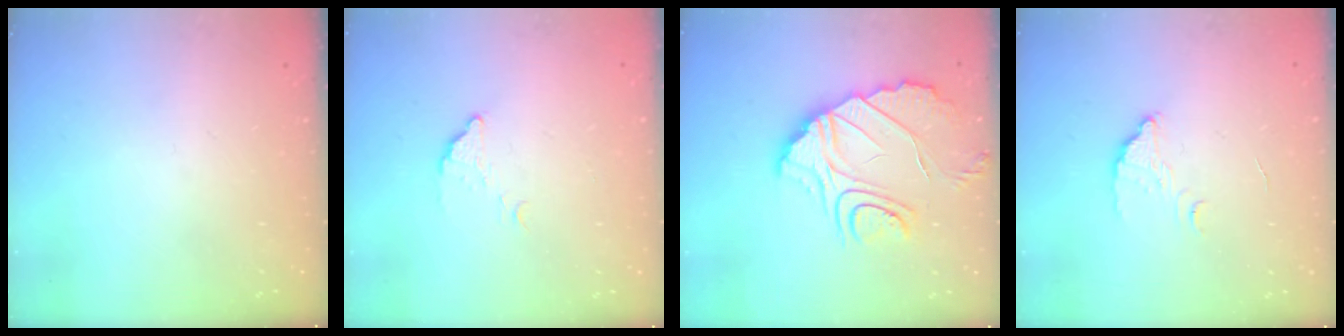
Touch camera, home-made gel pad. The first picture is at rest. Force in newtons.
{"total": 3.4, "press": 3.4, "slide": 0.1}
{"total": 11.9, "press": 11.9, "slide": 0.9}
{"total": 3.8, "press": 3.8, "slide": 0.1}